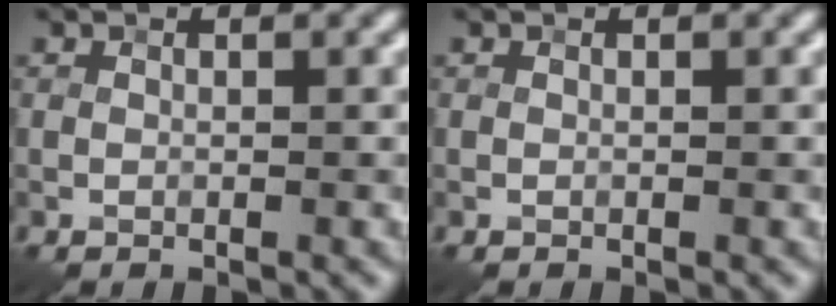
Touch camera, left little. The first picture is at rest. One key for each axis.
{"total": 0.0}